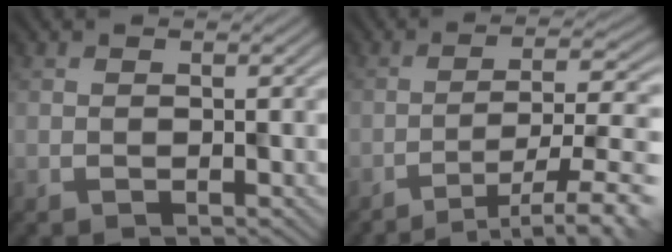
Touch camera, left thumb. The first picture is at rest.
{"total": 10.7, "force": [-6.5, 2.2, 8.2], "torque": [-0.104, 0.012, -0.091]}